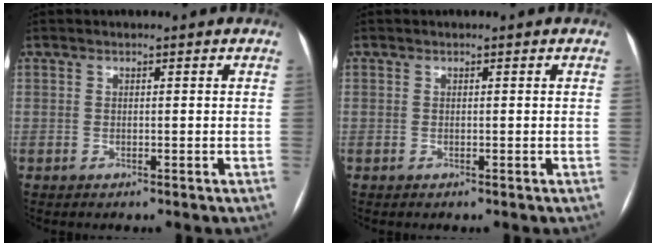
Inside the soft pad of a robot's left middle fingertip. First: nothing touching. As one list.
[{"total": 0.0}]